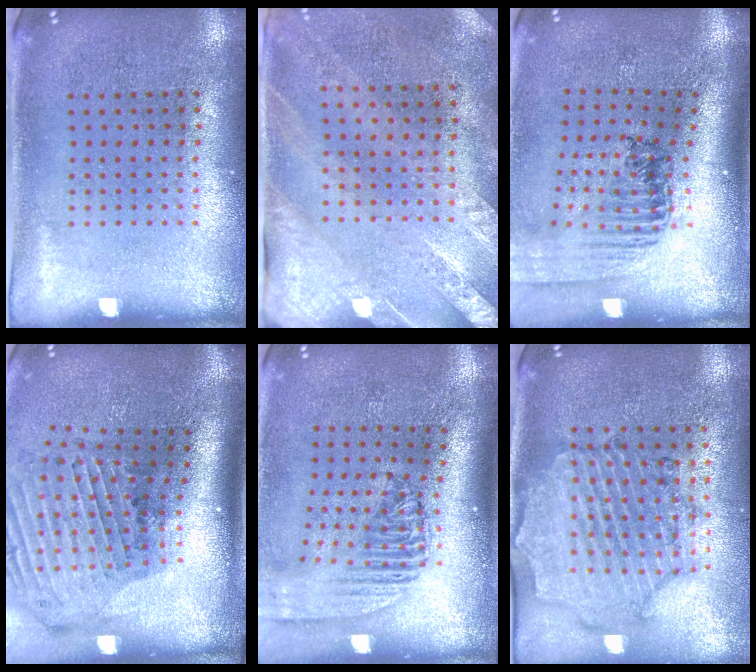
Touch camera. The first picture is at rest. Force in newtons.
{"total": 2.5, "press": 2.1, "slide": 1.3}
{"total": 1.5, "press": 1.4, "slide": 0.4}
{"total": 3.0, "press": 2.2, "slide": 2.0}
{"total": 2.3, "press": 1.8, "slide": 1.5}
{"total": 1.6, "press": 1.6, "slide": 0.4}